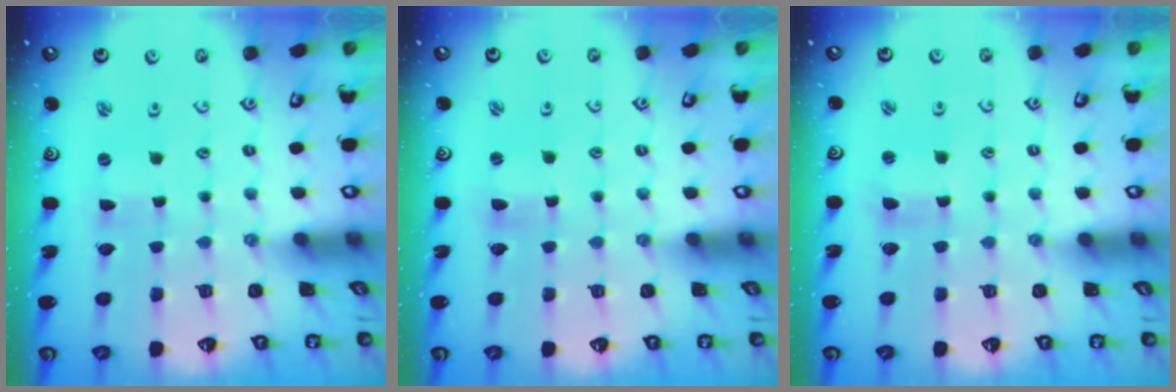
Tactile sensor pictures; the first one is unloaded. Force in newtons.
{"total": 1.7, "press": 1.7, "slide": 0.3}
{"total": 2.1, "press": 2.1, "slide": 0.3}